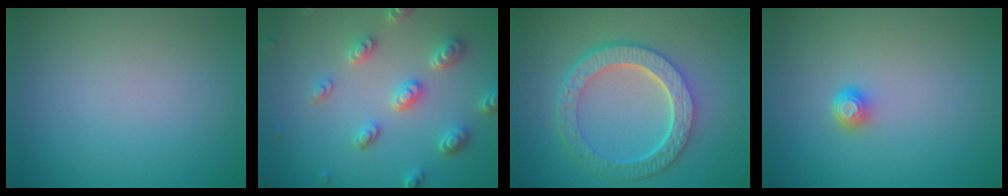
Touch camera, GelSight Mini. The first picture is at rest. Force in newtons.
{"total": 4.6, "press": 3.6, "slide": 2.8}
{"total": 6.8, "press": 5.0, "slide": 4.6}
{"total": 1.4, "press": 1.1, "slide": 1.0}